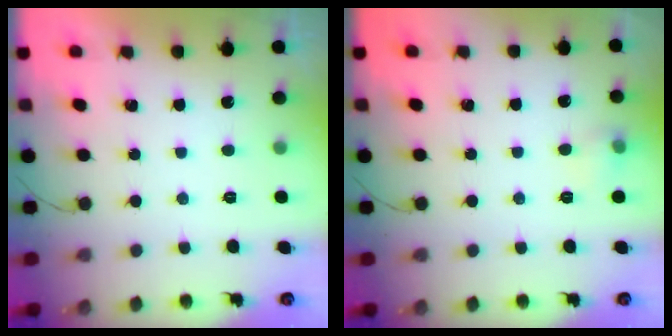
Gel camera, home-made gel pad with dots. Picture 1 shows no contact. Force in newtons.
{"total": 5.4, "press": 5.4, "slide": 1.0}